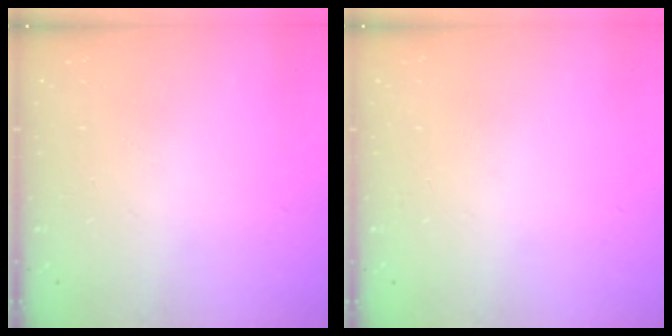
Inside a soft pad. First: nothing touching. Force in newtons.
{"total": 0.0}